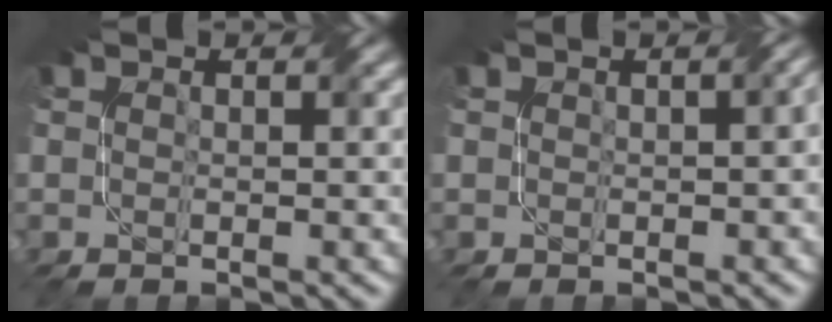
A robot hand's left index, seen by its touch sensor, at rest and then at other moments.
{"total": 2.4, "force": [0.2, 1.1, 2.1], "torque": [-0.009, 0.007, 0.009]}